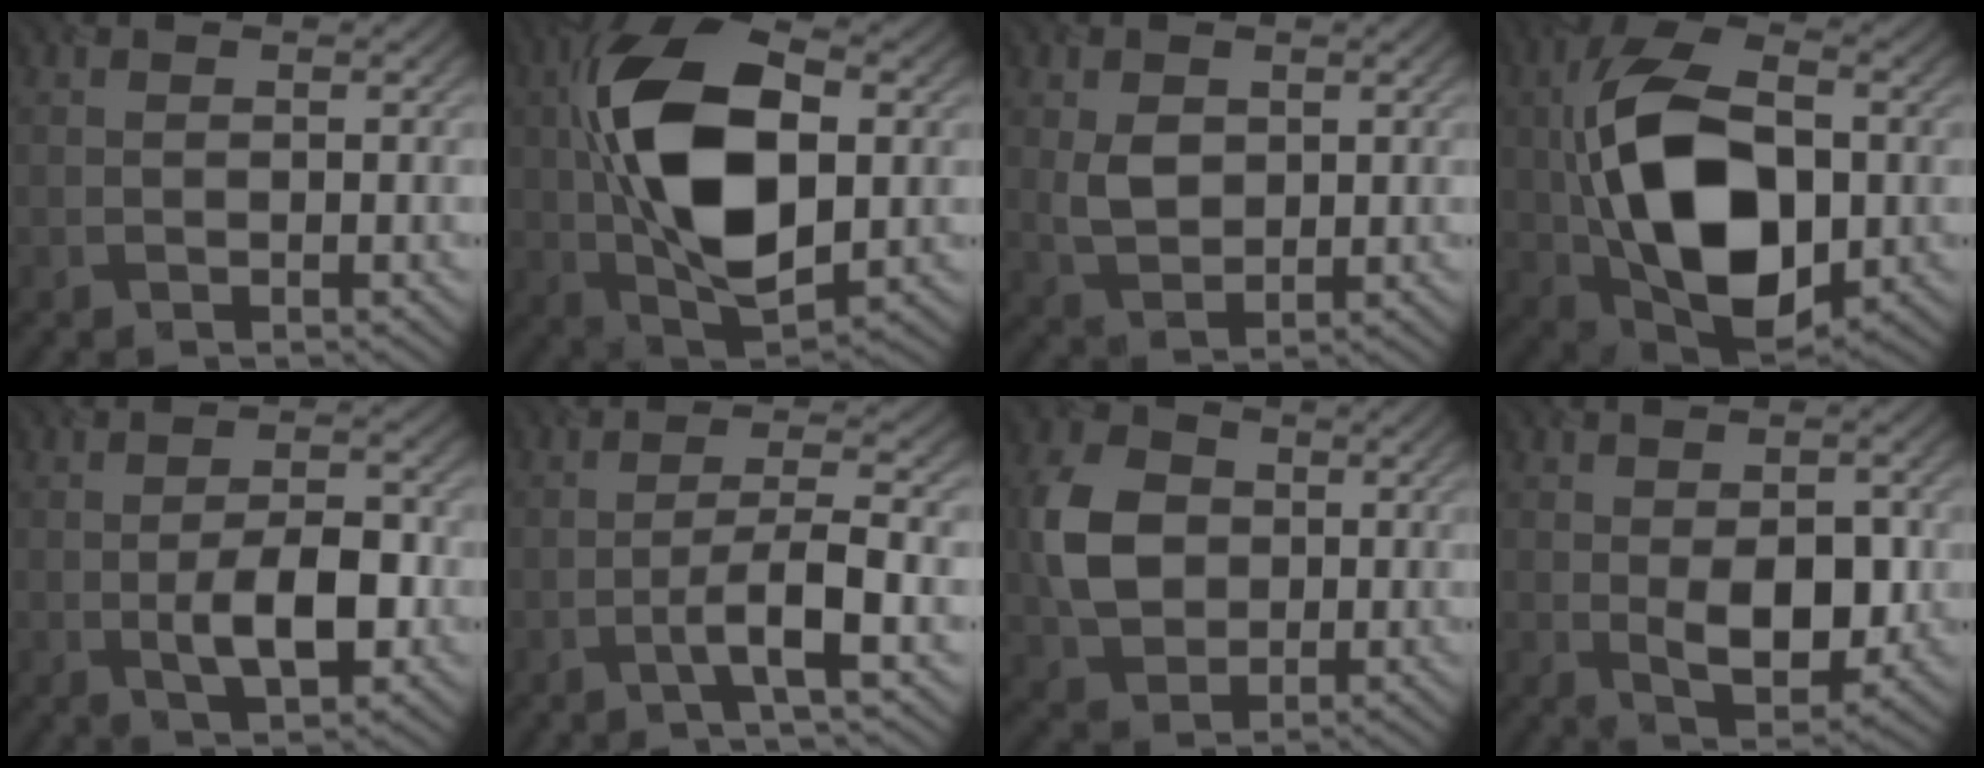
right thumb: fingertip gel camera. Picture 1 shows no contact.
{"total": 16.1, "force": [1.2, 8.9, 13.3], "torque": [-0.274, 0.011, 0.017]}
{"total": 3.6, "force": [0.8, 2.6, 2.3], "torque": [-0.057, -0.003, 0.018]}
{"total": 16.3, "force": [-1.0, 9.9, 12.8], "torque": [-0.272, 0.000, -0.019]}
{"total": 6.2, "force": [-1.8, 2.6, 5.4], "torque": [-0.090, -0.003, -0.030]}
{"total": 5.2, "force": [-2.4, 0.4, 4.6], "torque": [-0.083, 0.014, -0.054]}
{"total": 7.5, "force": [0.4, 6.1, 4.3], "torque": [-0.111, 0.006, 0.006]}
{"total": 6.8, "force": [-0.9, 3.8, 5.6], "torque": [-0.101, -0.016, -0.005]}